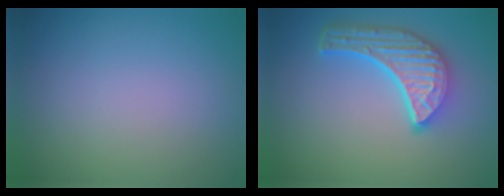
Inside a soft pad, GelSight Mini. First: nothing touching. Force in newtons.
{"total": 6.0, "press": 4.6, "slide": 3.9}